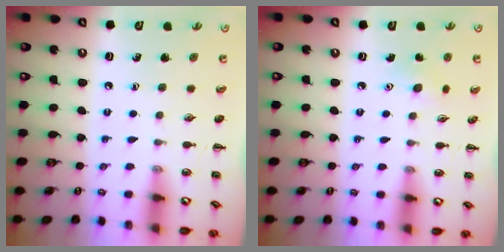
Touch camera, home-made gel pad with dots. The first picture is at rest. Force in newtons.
{"total": 3.2, "press": 3.1, "slide": 1.0}